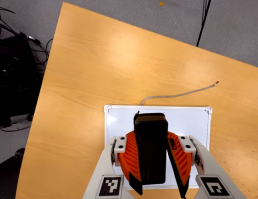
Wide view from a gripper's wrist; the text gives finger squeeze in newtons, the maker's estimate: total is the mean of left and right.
{"total": 8.9, "left": 9.2, "right": 8.7}